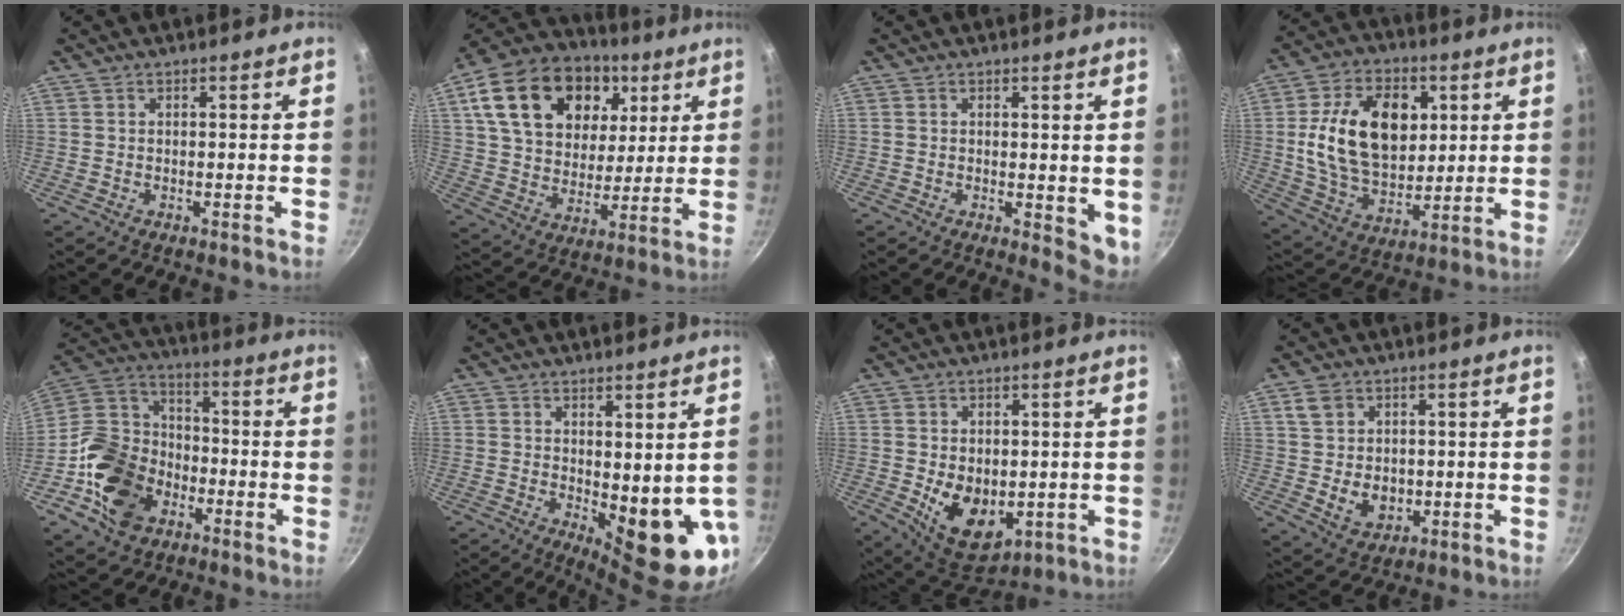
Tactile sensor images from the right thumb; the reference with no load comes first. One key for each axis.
{"total": 24.3, "fx": 9.2, "fy": 16.9, "fz": 14.8, "tx": -0.247, "ty": -0.005, "tz": 0.155}
{"total": 4.7, "fx": 0.6, "fy": 2.5, "fz": 3.9, "tx": -0.046, "ty": -0.010, "tz": 0.009}
{"total": 20.0, "fx": 3.8, "fy": 13.3, "fz": 14.4, "tx": -0.224, "ty": -0.006, "tz": 0.068}
{"total": 17.8, "fx": -7.1, "fy": 13.2, "fz": 9.7, "tx": -0.160, "ty": 0.051, "tz": -0.142}
{"total": 10.4, "fx": 0.1, "fy": 4.0, "fz": 9.6, "tx": -0.108, "ty": -0.020, "tz": 0.014}
{"total": 11.8, "fx": -1.9, "fy": 8.0, "fz": 8.5, "tx": -0.103, "ty": -0.016, "tz": -0.008}
{"total": 8.0, "fx": 0.0, "fy": 6.6, "fz": 4.5, "tx": -0.052, "ty": -0.005, "tz": 0.006}